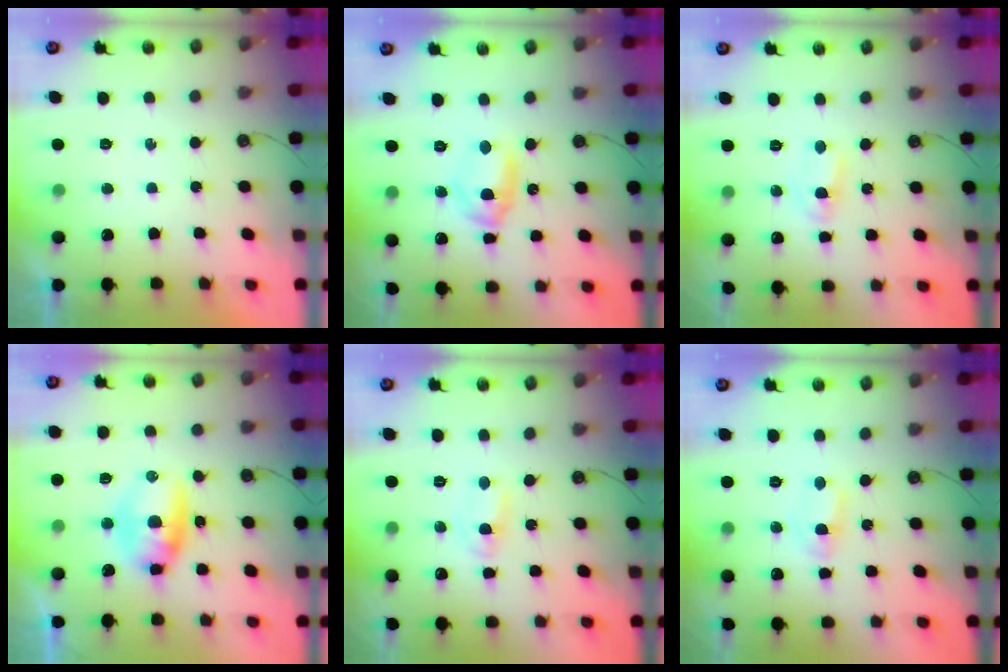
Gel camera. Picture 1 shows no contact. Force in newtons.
{"total": 7.3, "press": 7.2, "slide": 0.9}
{"total": 2.0, "press": 2.0, "slide": 0.3}
{"total": 9.8, "press": 8.2, "slide": 5.3}
{"total": 2.3, "press": 2.3, "slide": 0.3}
{"total": 1.0, "press": 0.8, "slide": 0.6}